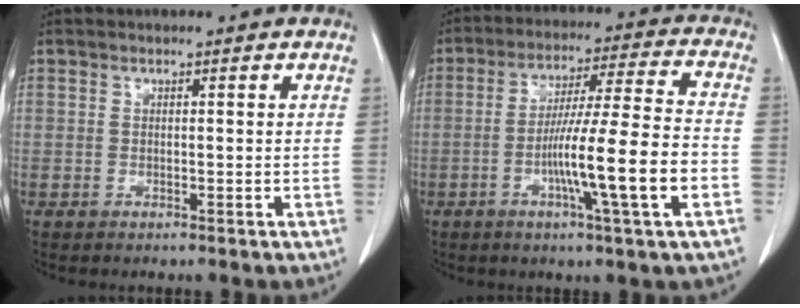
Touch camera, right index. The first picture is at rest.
{"total": 14.3, "force": [-4.2, -0.6, 13.6], "torque": [-0.233, -0.003, -0.073]}